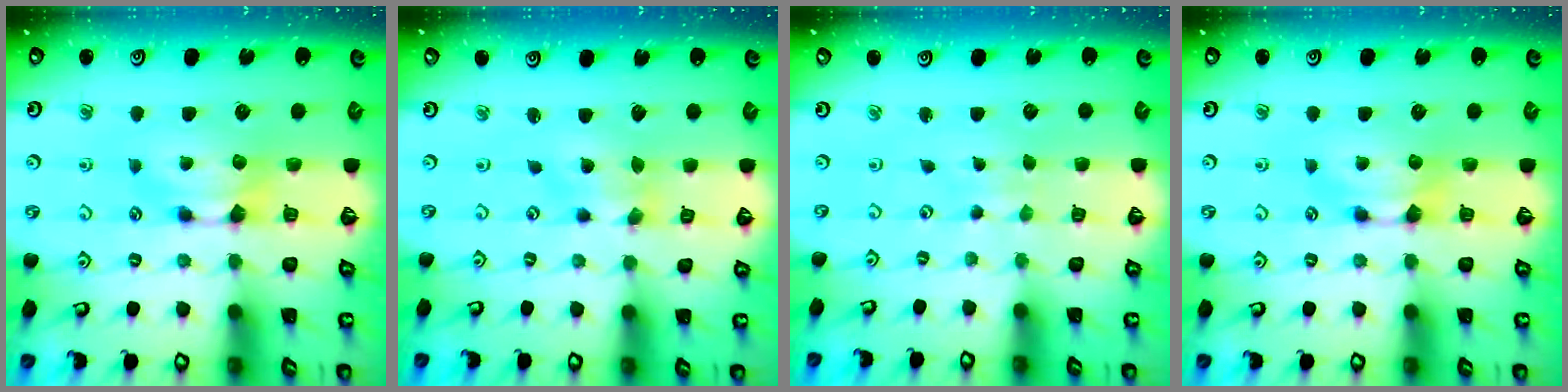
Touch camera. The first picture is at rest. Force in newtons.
{"total": 1.5, "press": 1.1, "slide": 1.0}
{"total": 6.1, "press": 6.1, "slide": 0.2}
{"total": 0.0}